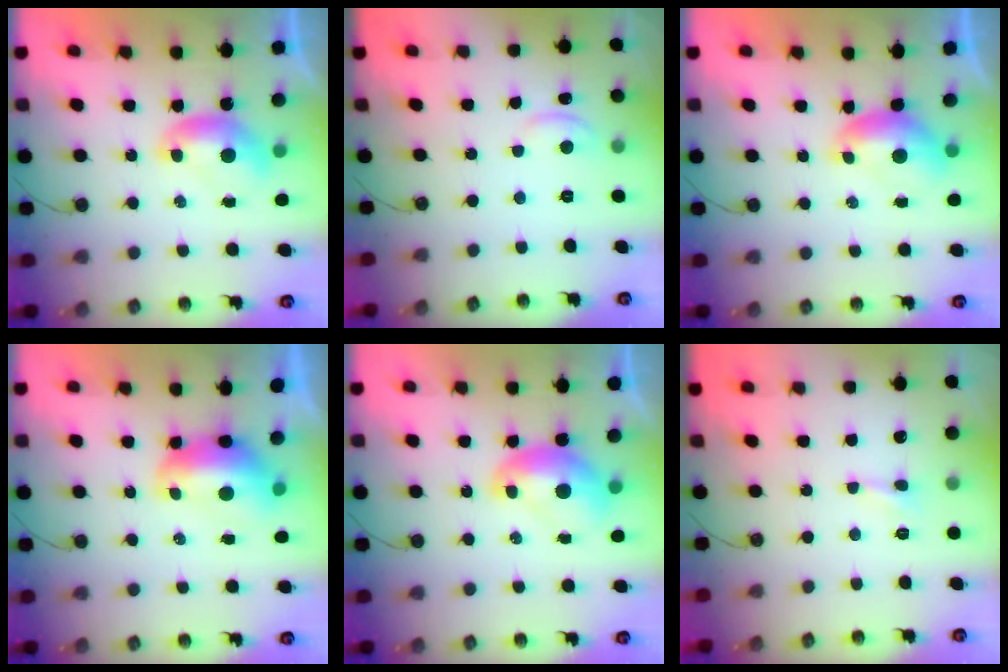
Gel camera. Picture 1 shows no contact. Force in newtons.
{"total": 1.9, "press": 1.9, "slide": 0.1}
{"total": 0.7, "press": 0.3, "slide": 0.6}
{"total": 2.7, "press": 2.5, "slide": 1.1}
{"total": 2.6, "press": 2.5, "slide": 0.7}
{"total": 1.3, "press": 1.2, "slide": 0.5}